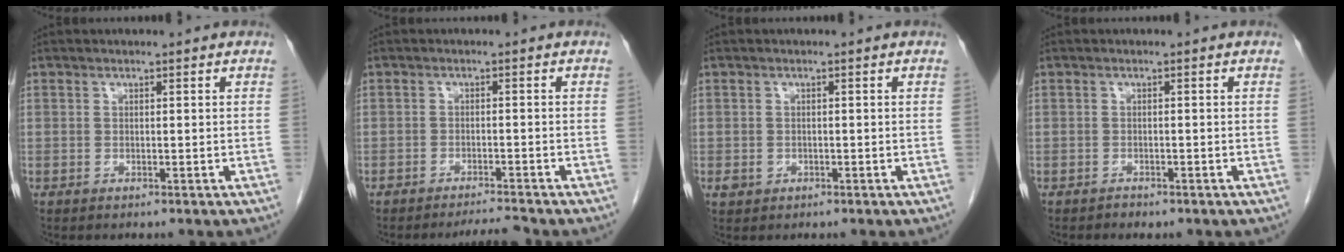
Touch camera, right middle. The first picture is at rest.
{"total": 2.3, "force": [-2.2, -0.5, 0.2], "torque": [-0.006, -0.012, -0.035]}
{"total": 1.5, "force": [-0.5, 1.2, 0.6], "torque": [-0.009, 0.003, -0.002]}
{"total": 0.9, "force": [-0.7, 0.5, 0.1], "torque": [-0.006, 0.001, -0.010]}